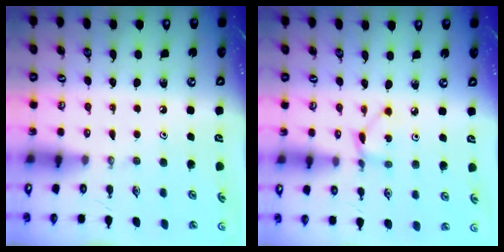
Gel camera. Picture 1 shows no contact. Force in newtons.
{"total": 3.4, "press": 3.3, "slide": 0.4}